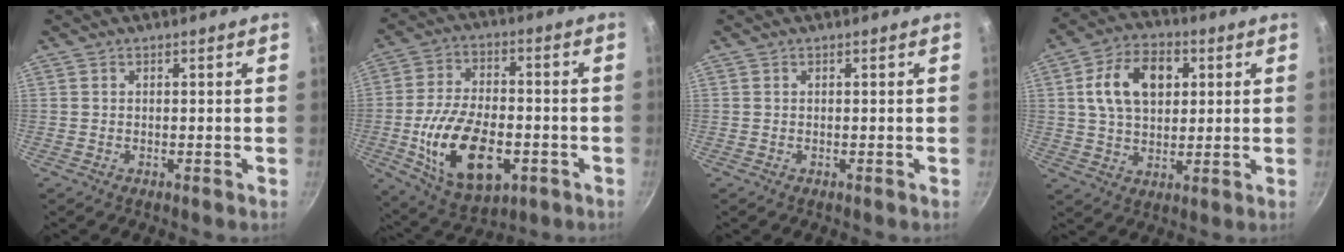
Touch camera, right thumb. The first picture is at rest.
{"total": 18.1, "force": [-4.7, 10.2, 14.2], "torque": [-0.247, 0.013, -0.071]}
{"total": 0.0}
{"total": 13.0, "force": [3.2, 8.7, 9.1], "torque": [-0.131, 0.006, 0.048]}